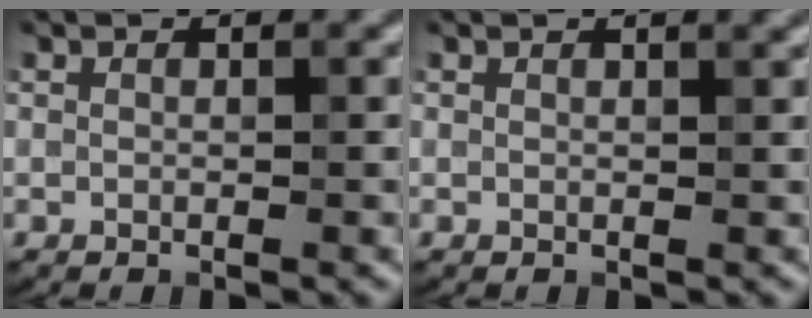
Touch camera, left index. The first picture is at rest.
{"total": 1.4, "force": [1.0, 0.4, 0.8], "torque": [-0.005, 0.002, 0.008]}